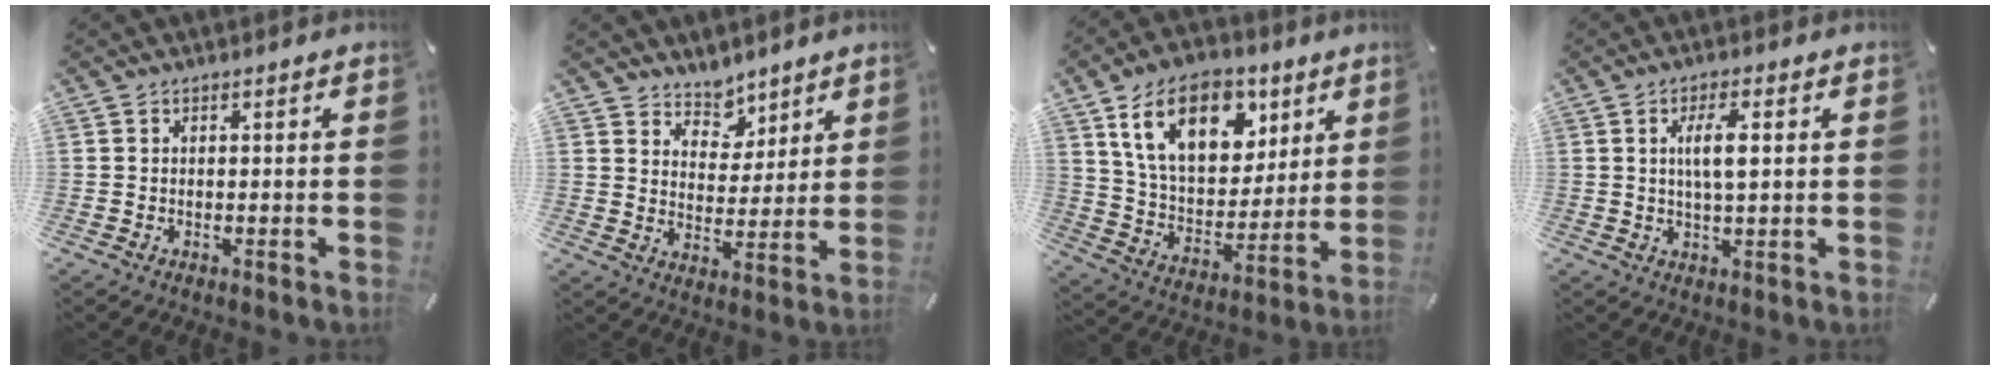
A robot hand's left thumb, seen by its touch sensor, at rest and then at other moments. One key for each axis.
{"total": 6.6, "fx": 5.0, "fy": 4.3, "fz": -0.4, "tx": 0.000, "ty": -0.044, "tz": 0.094}
{"total": 18.7, "fx": 9.4, "fy": 12.0, "fz": 10.9, "tx": -0.188, "ty": -0.025, "tz": 0.170}
{"total": 6.1, "fx": 1.3, "fy": 1.7, "fz": 5.7, "tx": -0.113, "ty": -0.001, "tz": 0.015}